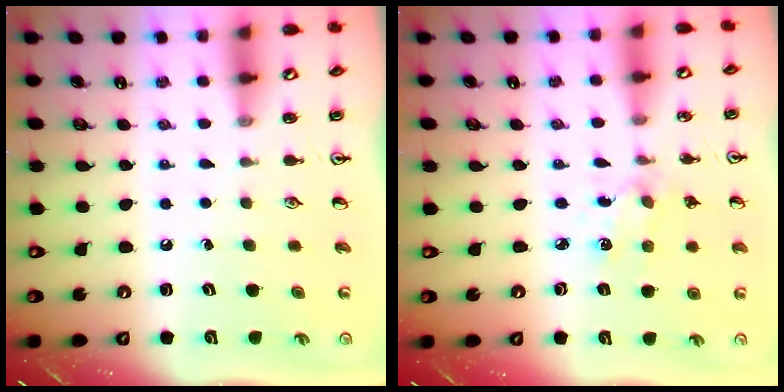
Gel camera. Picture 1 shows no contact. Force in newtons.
{"total": 2.3, "press": 2.2, "slide": 0.5}